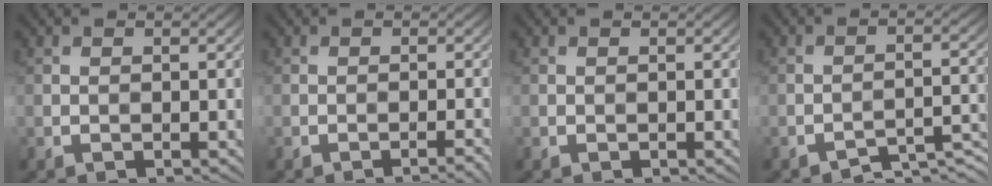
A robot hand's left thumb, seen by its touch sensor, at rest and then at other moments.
{"total": 2.1, "force": [-1.3, 0.3, 1.6], "torque": [-0.019, 0.006, -0.024]}
{"total": 0.0}
{"total": 4.1, "force": [-3.5, 0.7, 1.9], "torque": [-0.027, 0.006, -0.054]}